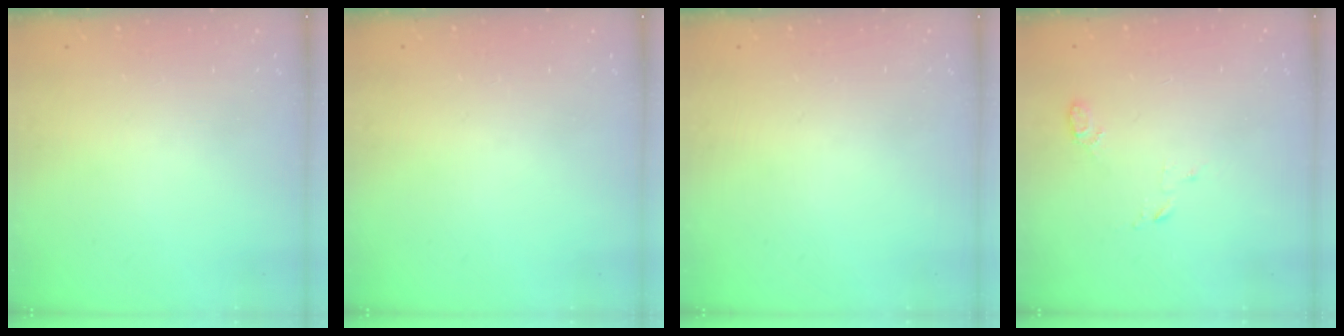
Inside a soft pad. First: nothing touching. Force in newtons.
{"total": 0.0}
{"total": 0.0}
{"total": 3.8, "press": 3.7, "slide": 0.8}